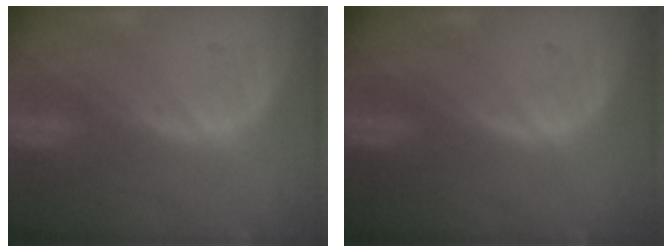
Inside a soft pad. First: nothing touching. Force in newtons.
{"total": 0.0}